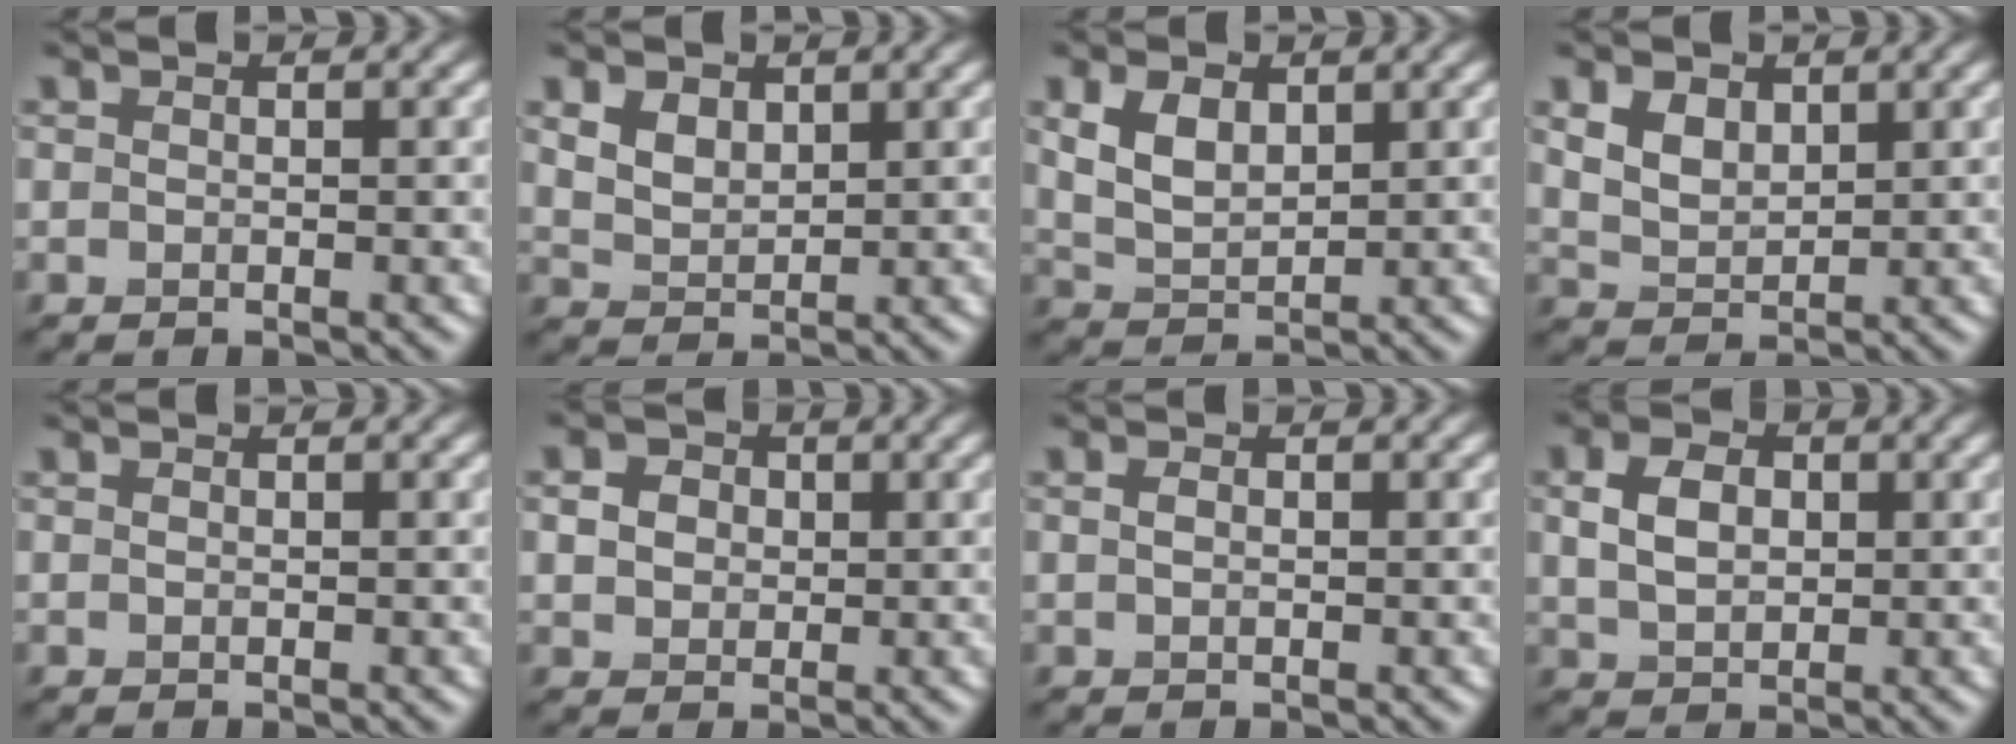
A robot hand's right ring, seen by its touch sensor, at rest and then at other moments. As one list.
[{"total": 2.7, "force": [1.4, 1.7, 1.5], "torque": [-0.035, -0.002, 0.026]}, {"total": 3.8, "force": [1.5, 2.4, 2.6], "torque": [-0.063, 0.000, 0.034]}, {"total": 3.0, "force": [1.5, 2.0, 1.7], "torque": [-0.043, -0.004, 0.032]}, {"total": 0.0}, {"total": 3.0, "force": [0.7, 2.5, 1.5], "torque": [-0.033, 0.003, 0.012]}, {"total": 0.9, "force": [0.2, 0.6, 0.6], "torque": [-0.012, 0.000, 0.003]}, {"total": 3.9, "force": [0.8, 2.8, 2.6], "torque": [-0.056, 0.004, 0.013]}]